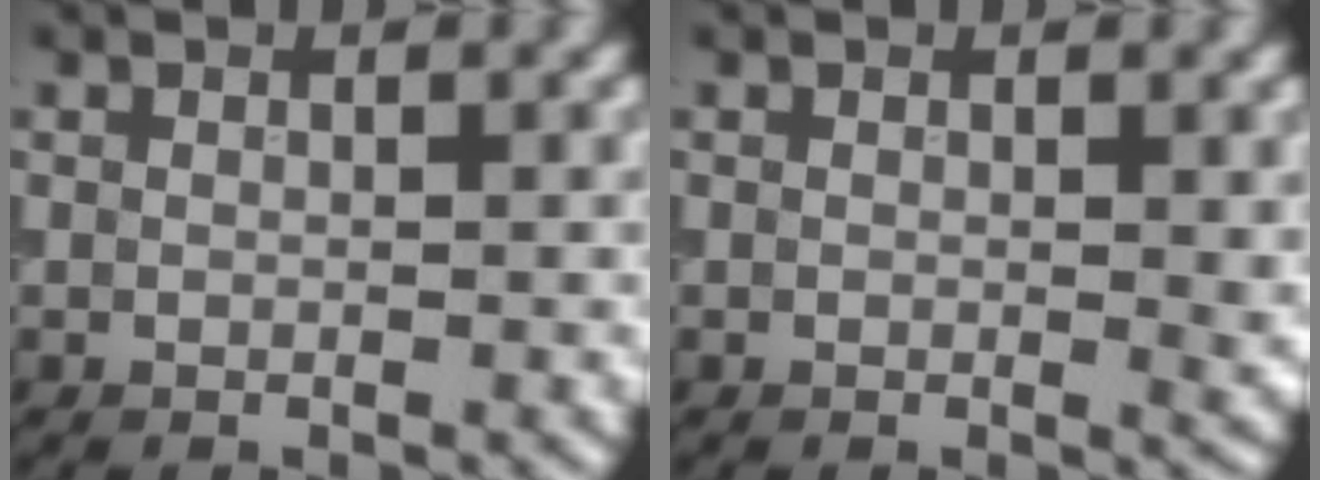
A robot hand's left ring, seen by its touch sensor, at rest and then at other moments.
{"total": 1.2, "force": [0.2, 0.3, 1.1], "torque": [-0.011, -0.005, 0.002]}